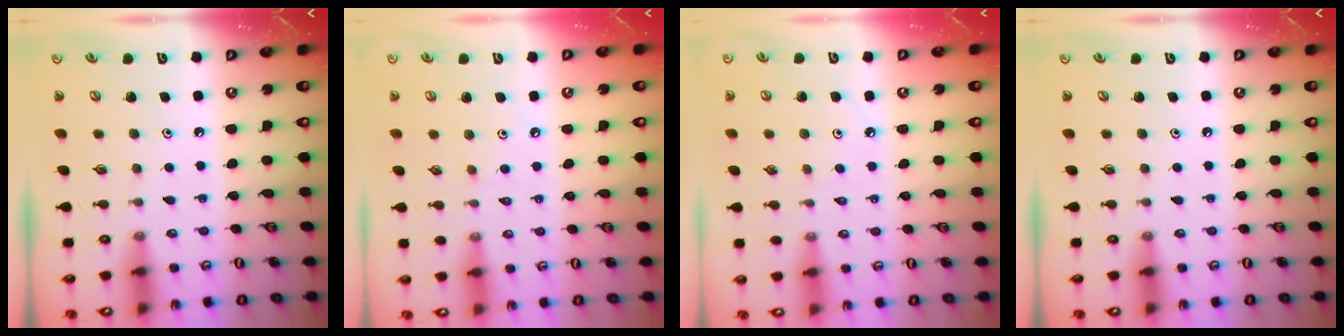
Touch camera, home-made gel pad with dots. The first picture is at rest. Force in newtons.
{"total": 3.5, "press": 3.4, "slide": 0.6}
{"total": 2.6, "press": 2.5, "slide": 0.5}
{"total": 0.0}